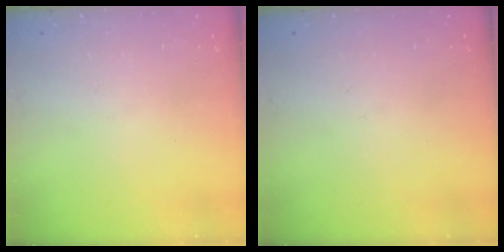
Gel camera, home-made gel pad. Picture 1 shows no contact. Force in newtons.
{"total": 0.0}